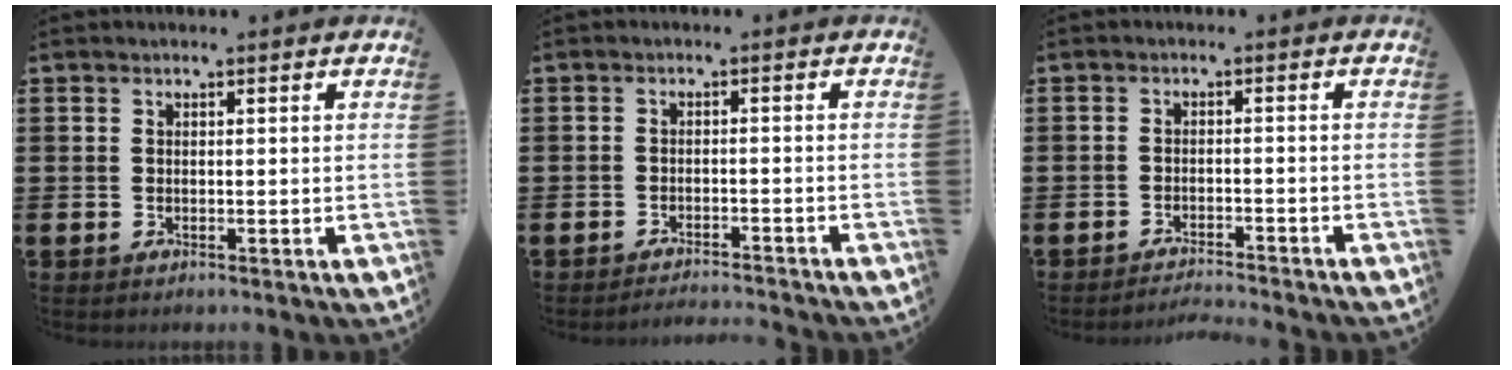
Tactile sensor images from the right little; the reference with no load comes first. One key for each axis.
{"total": 1.7, "fx": -1.7, "fy": -0.3, "fz": 0.0, "tx": -0.002, "ty": 0.006, "tz": -0.034}
{"total": 1.9, "fx": -1.8, "fy": -0.3, "fz": 0.1, "tx": -0.003, "ty": 0.005, "tz": -0.038}